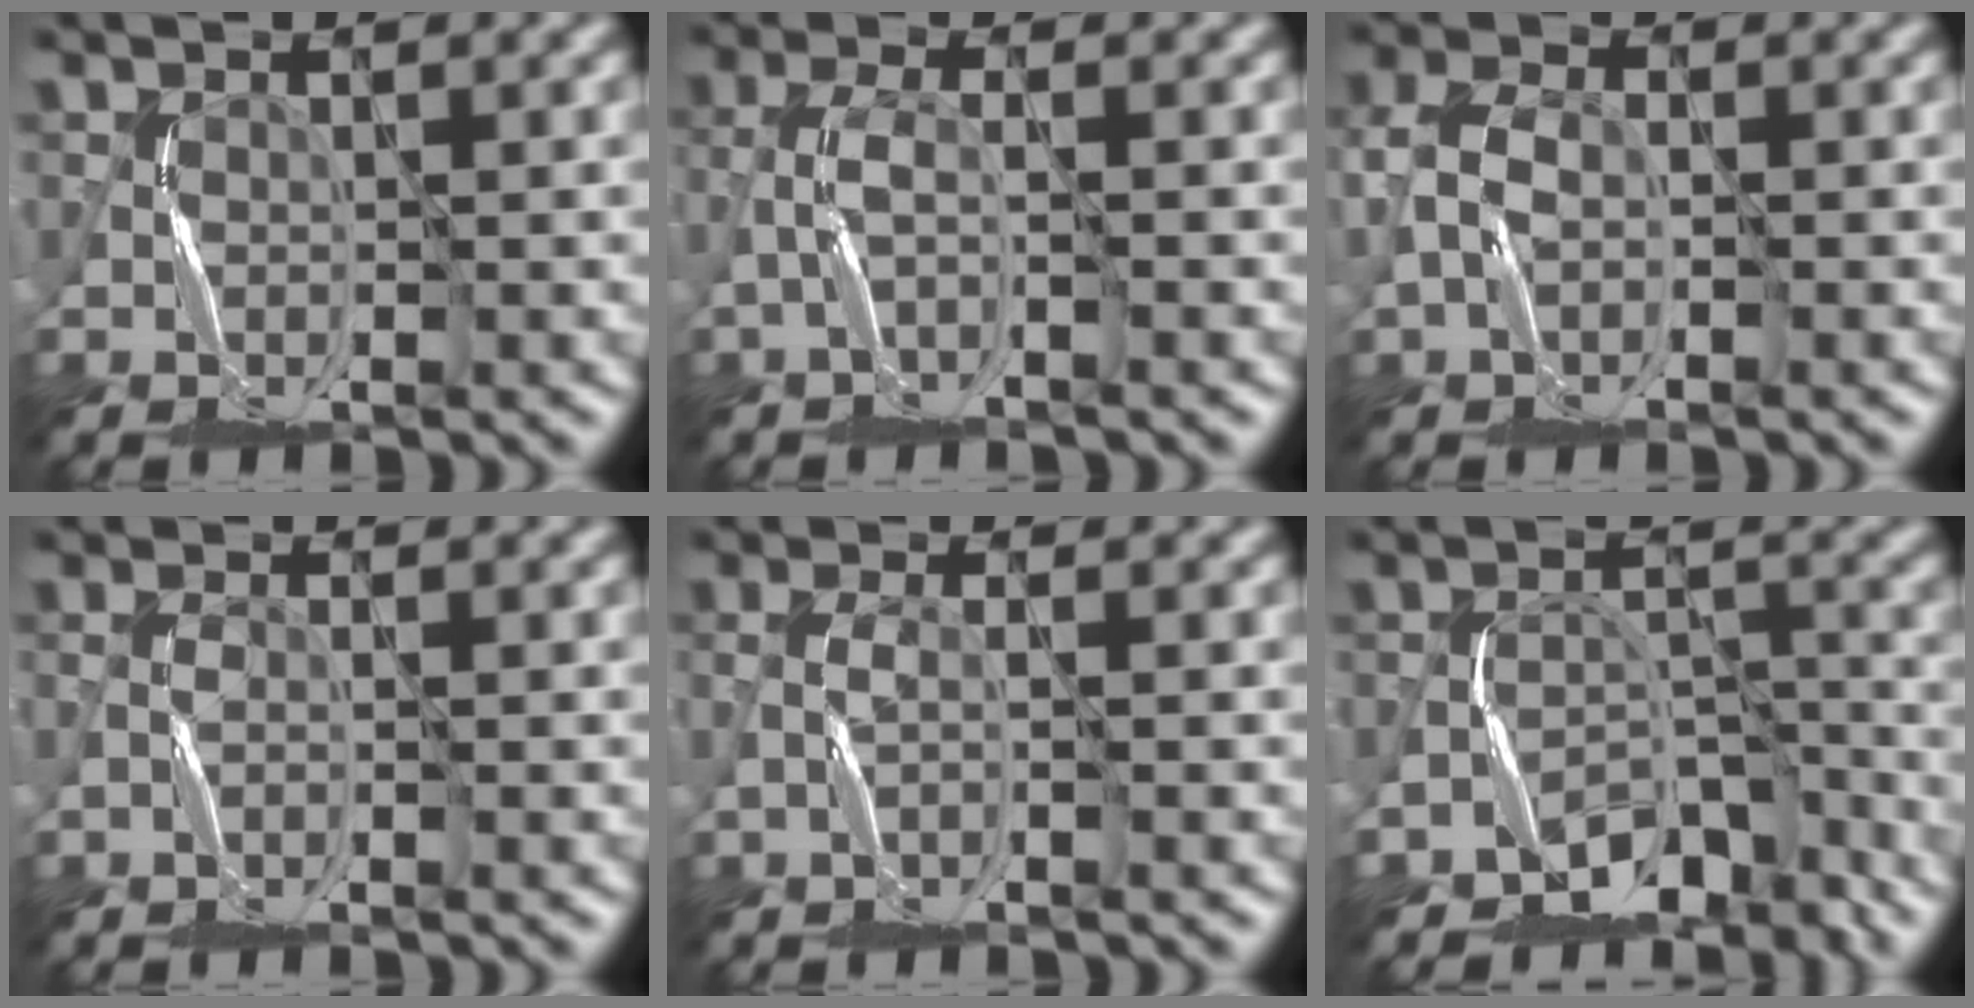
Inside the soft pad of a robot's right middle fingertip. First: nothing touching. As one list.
[{"total": 1.9, "force": [-1.4, 0.1, 1.3], "torque": [-0.028, 0.009, -0.034]}, {"total": 3.0, "force": [-1.0, 1.9, 2.1], "torque": [-0.048, 0.007, -0.027]}, {"total": 1.1, "force": [-1.1, -0.1, 0.2], "torque": [-0.004, 0.005, -0.024]}, {"total": 1.3, "force": [-1.1, -0.1, 0.6], "torque": [-0.012, 0.007, -0.027]}, {"total": 5.8, "force": [-5.3, 2.3, 1.1], "torque": [0.006, -0.001, -0.096]}]